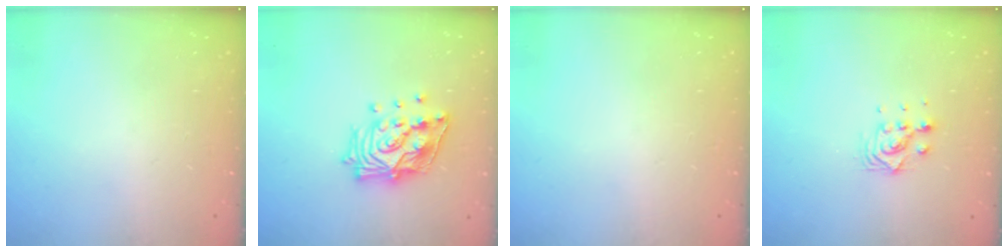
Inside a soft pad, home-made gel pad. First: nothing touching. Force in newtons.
{"total": 16.7, "press": 16.7, "slide": 1.2}
{"total": 0.0}
{"total": 6.9, "press": 6.9, "slide": 0.4}